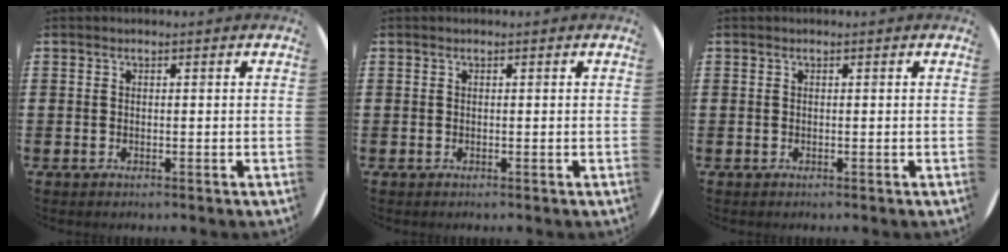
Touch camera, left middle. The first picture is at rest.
{"total": 0.0}
{"total": 0.0}